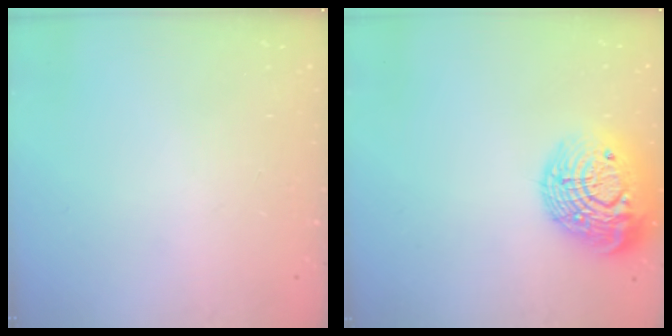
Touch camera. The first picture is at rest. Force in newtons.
{"total": 20.4, "press": 20.4, "slide": 1.1}